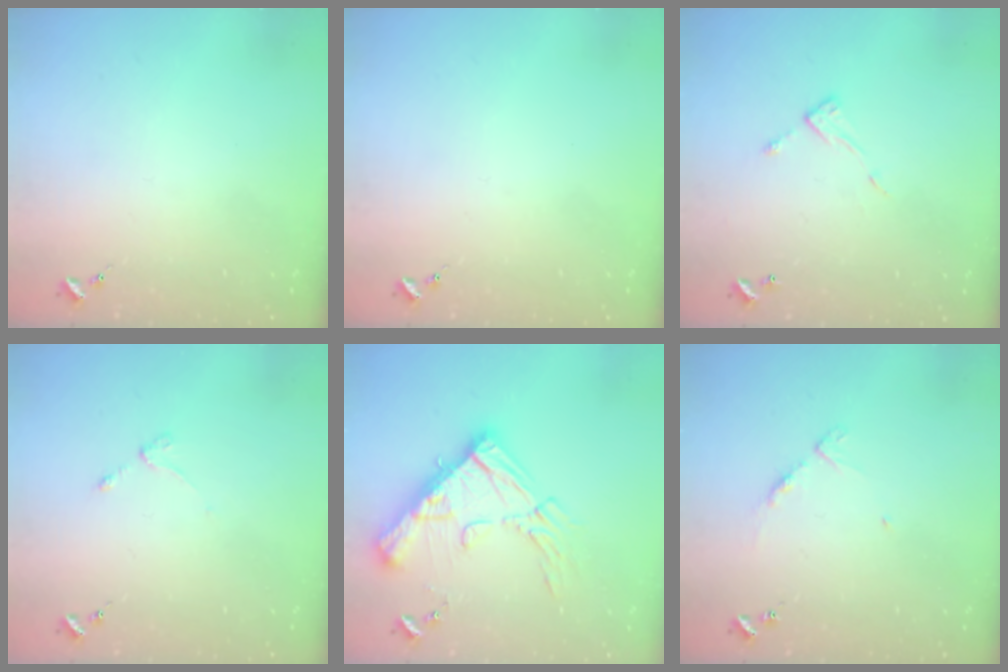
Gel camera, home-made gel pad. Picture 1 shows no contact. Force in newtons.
{"total": 0.0}
{"total": 6.7, "press": 6.7, "slide": 0.2}
{"total": 3.1, "press": 3.0, "slide": 0.4}
{"total": 20.5, "press": 20.3, "slide": 2.3}
{"total": 4.7, "press": 4.6, "slide": 0.5}